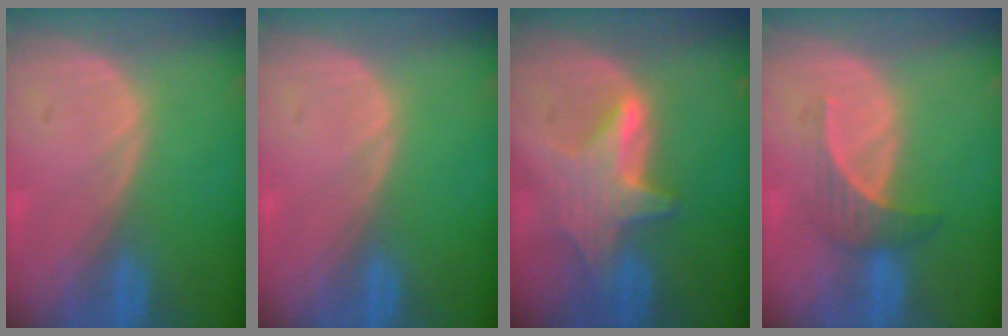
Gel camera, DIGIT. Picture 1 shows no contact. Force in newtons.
{"total": 0.0}
{"total": 6.9, "press": 6.4, "slide": 2.5}
{"total": 3.6, "press": 3.5, "slide": 0.9}